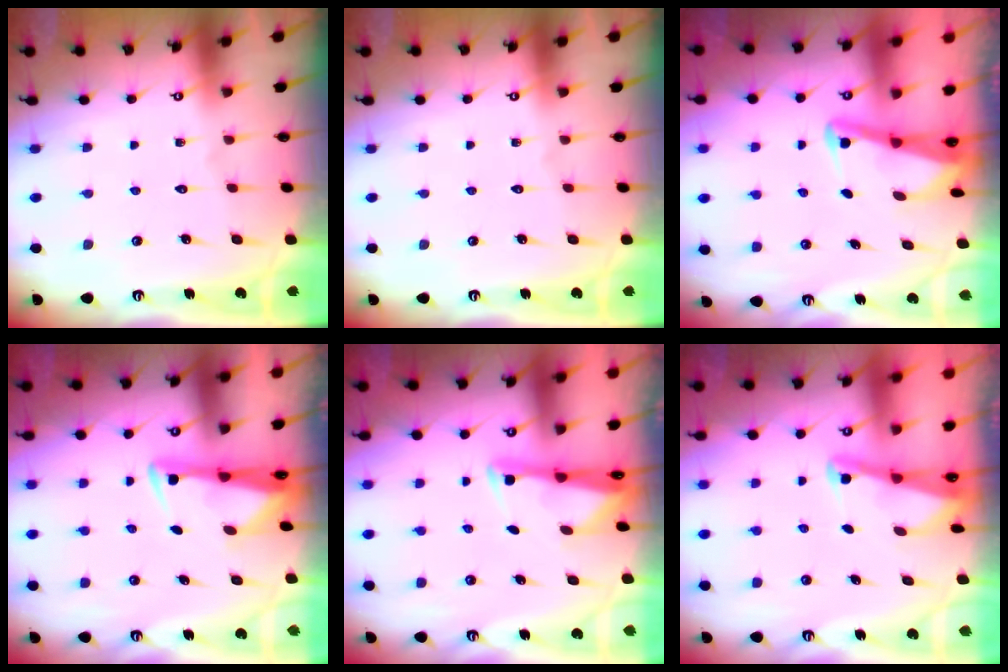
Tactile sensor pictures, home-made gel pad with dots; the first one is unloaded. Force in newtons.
{"total": 0.0}
{"total": 3.0, "press": 3.0, "slide": 0.3}
{"total": 2.9, "press": 2.8, "slide": 0.9}
{"total": 2.5, "press": 2.5, "slide": 0.4}
{"total": 2.2, "press": 2.2, "slide": 0.3}